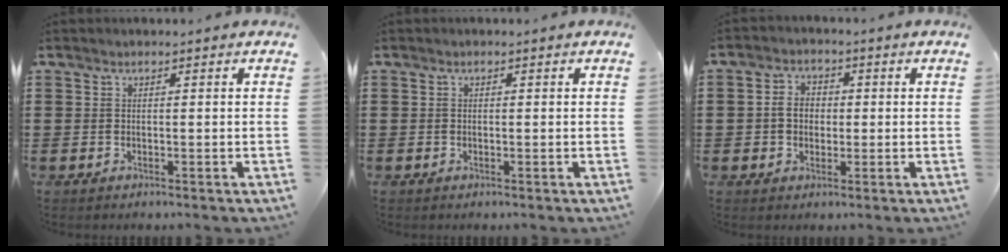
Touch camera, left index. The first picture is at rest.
{"total": 0.0}
{"total": 3.6, "force": [-0.1, 2.9, 2.2], "torque": [-0.051, 0.009, -0.005]}